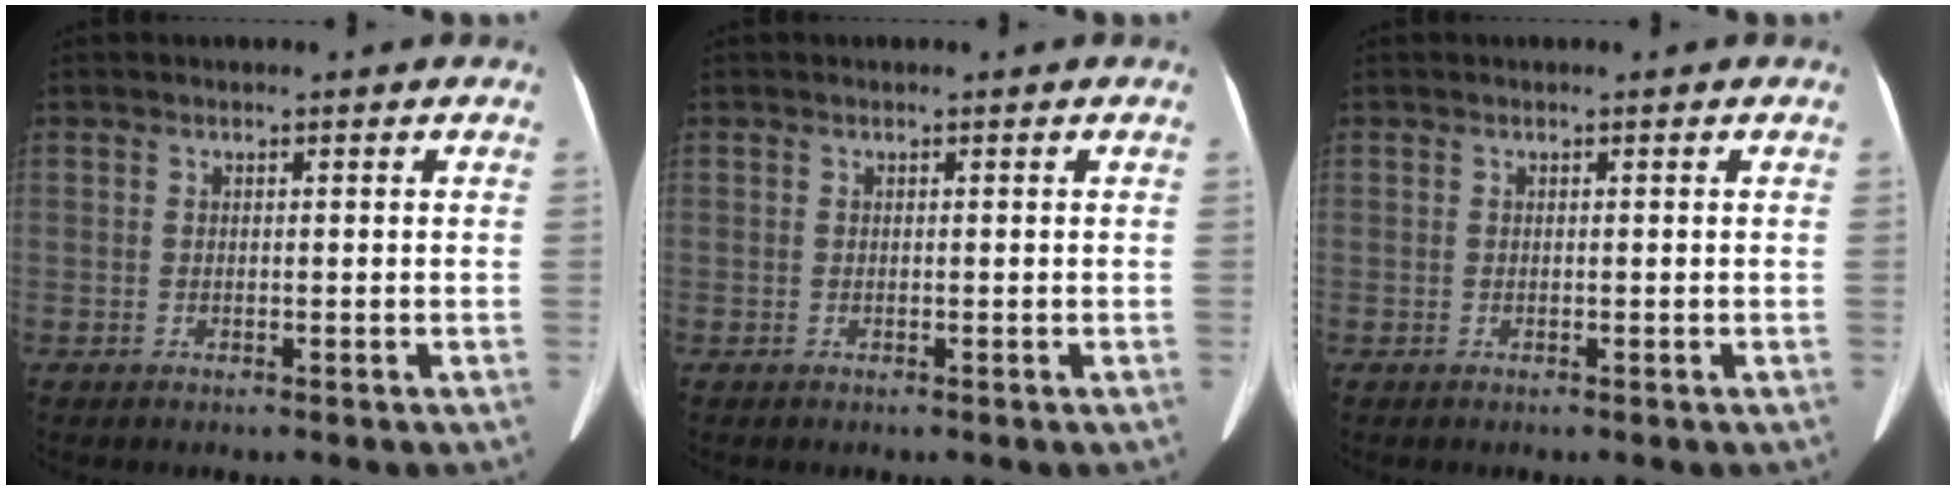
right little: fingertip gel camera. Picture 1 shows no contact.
{"total": 0.0}
{"total": 0.0}